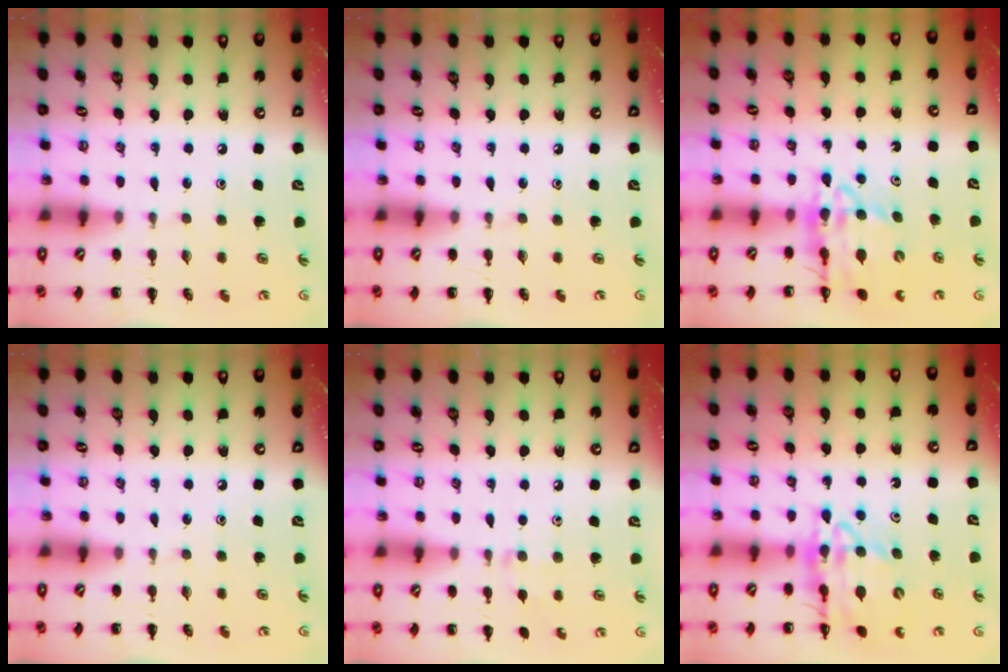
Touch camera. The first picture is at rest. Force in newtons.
{"total": 0.0}
{"total": 13.5, "press": 12.9, "slide": 3.9}
{"total": 0.0}
{"total": 5.8, "press": 5.4, "slide": 2.2}
{"total": 14.6, "press": 14.1, "slide": 3.8}